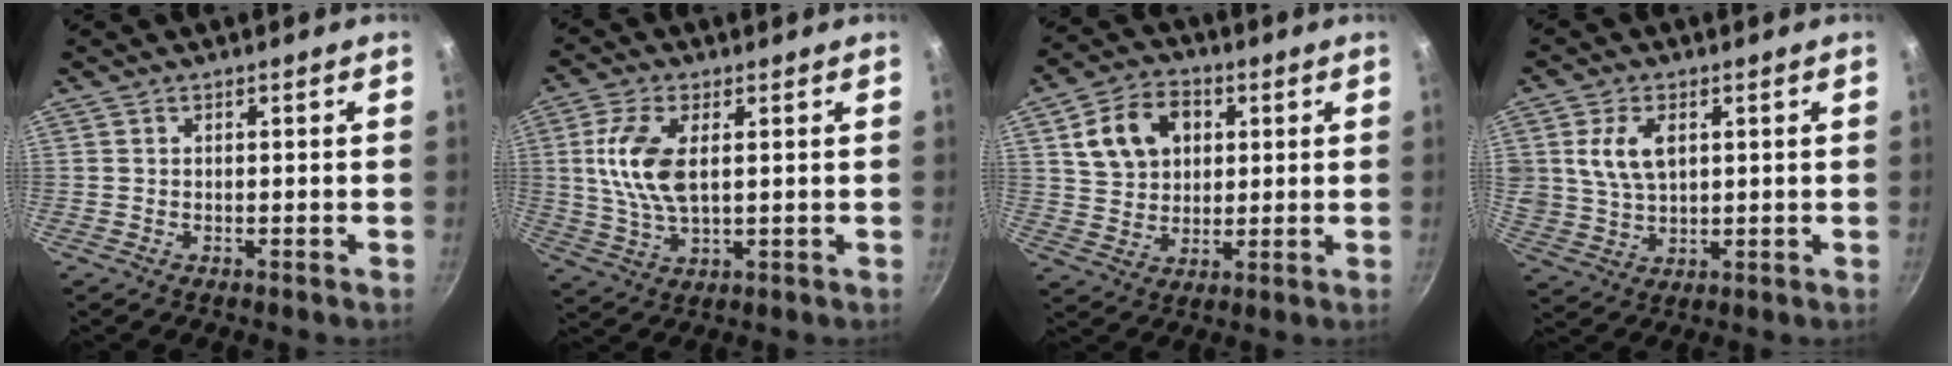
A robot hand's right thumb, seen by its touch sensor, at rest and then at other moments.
{"total": 10.4, "force": [1.9, 5.1, 8.9], "torque": [-0.180, -0.002, 0.041]}
{"total": 12.1, "force": [3.6, 9.2, 7.0], "torque": [-0.102, 0.005, 0.061]}
{"total": 8.3, "force": [2.5, 5.2, 6.0], "torque": [-0.108, -0.011, 0.051]}